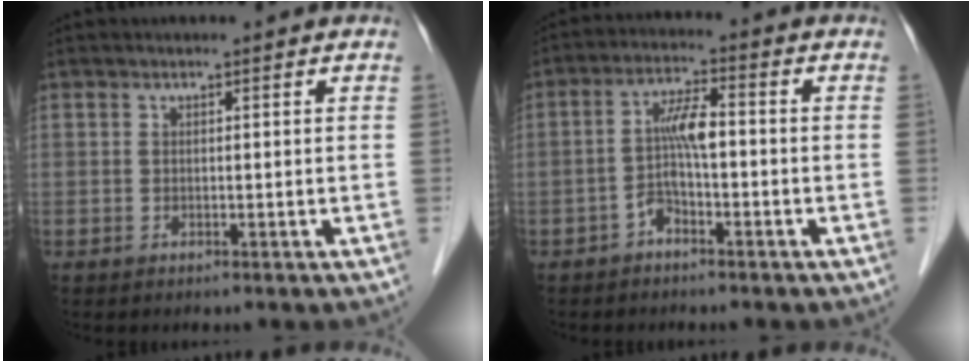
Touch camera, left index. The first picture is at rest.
{"total": 4.7, "force": [-1.3, 1.4, 4.3], "torque": [-0.087, 0.018, -0.025]}